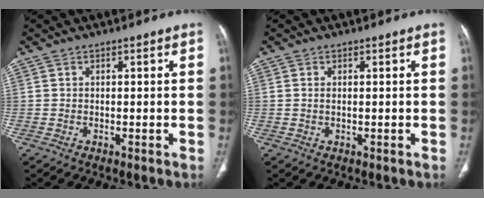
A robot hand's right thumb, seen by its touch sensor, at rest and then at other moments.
{"total": 0.8, "force": [0.2, 0.3, 0.7], "torque": [-0.019, 0.003, 0.007]}